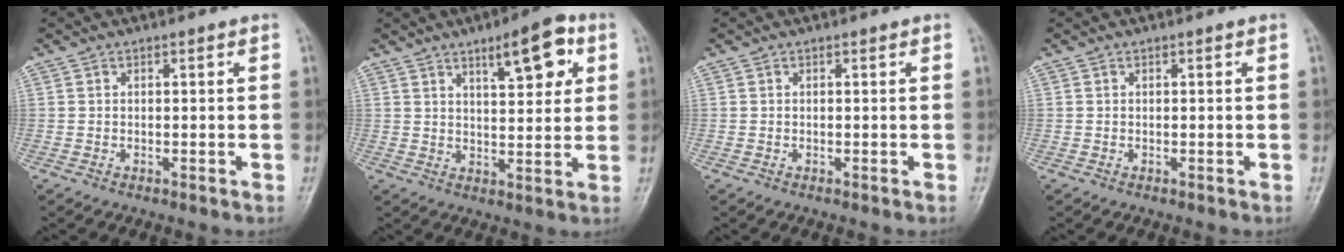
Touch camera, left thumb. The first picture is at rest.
{"total": 9.7, "force": [4.6, 3.3, 7.8], "torque": [-0.091, -0.020, 0.064]}
{"total": 0.0}
{"total": 0.0}